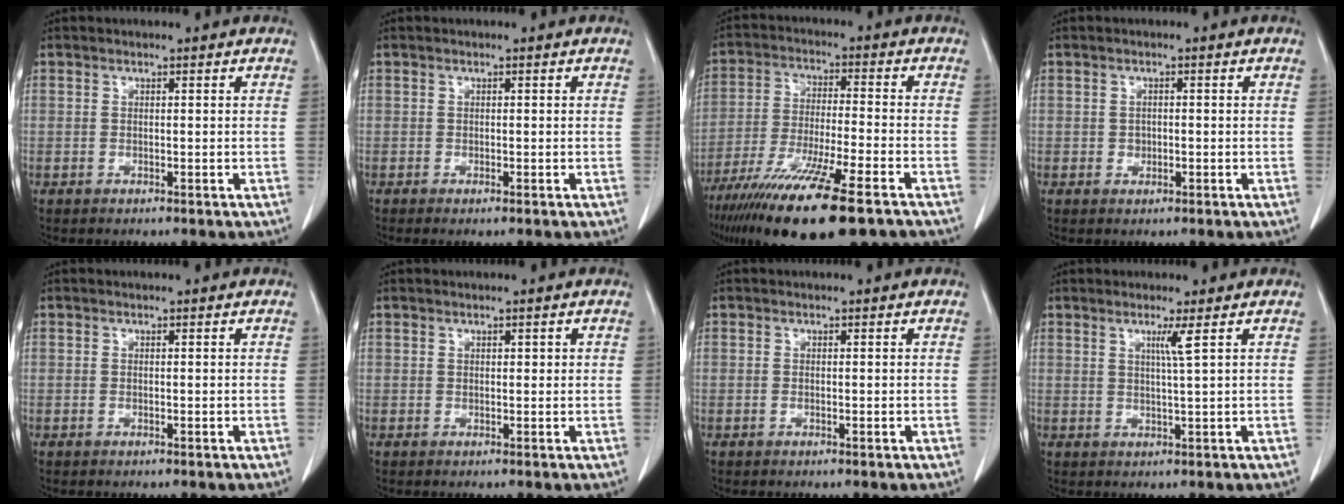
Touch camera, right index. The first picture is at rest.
{"total": 0.8, "force": [-0.5, 0.0, 0.7], "torque": [-0.013, -0.002, -0.007]}
{"total": 18.6, "force": [-12.6, 1.6, 13.6], "torque": [-0.229, -0.053, -0.214]}
{"total": 1.2, "force": [-0.1, 1.0, 0.7], "torque": [-0.008, 0.002, 0.003]}
{"total": 0.0}
{"total": 0.8, "force": [0.3, 0.4, 0.6], "torque": [-0.005, 0.000, 0.005]}
{"total": 0.5, "force": [0.0, 0.1, 0.5], "torque": [-0.007, -0.001, 0.003]}
{"total": 2.4, "force": [1.1, -0.9, 2.0], "torque": [-0.038, -0.007, 0.023]}